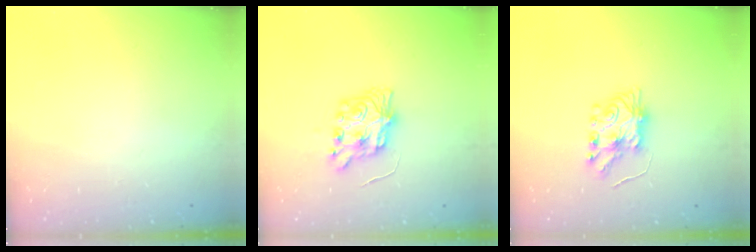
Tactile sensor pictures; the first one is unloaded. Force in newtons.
{"total": 8.6, "press": 8.6, "slide": 1.0}
{"total": 7.3, "press": 7.3, "slide": 0.5}